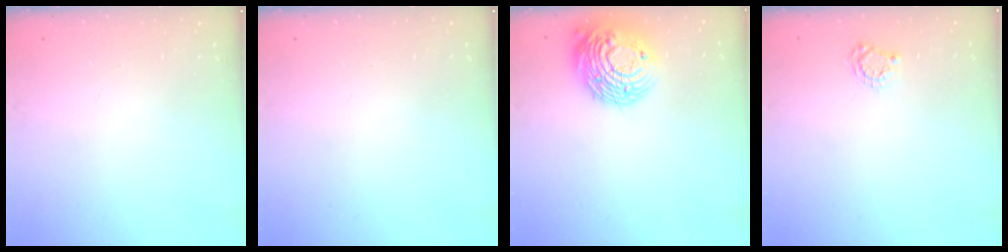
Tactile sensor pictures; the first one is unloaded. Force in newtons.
{"total": 0.0}
{"total": 14.3, "press": 14.2, "slide": 1.2}
{"total": 4.8, "press": 4.7, "slide": 0.6}